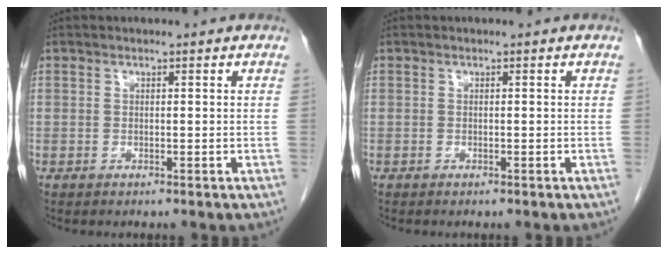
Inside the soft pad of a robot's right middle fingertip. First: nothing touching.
{"total": 0.0}